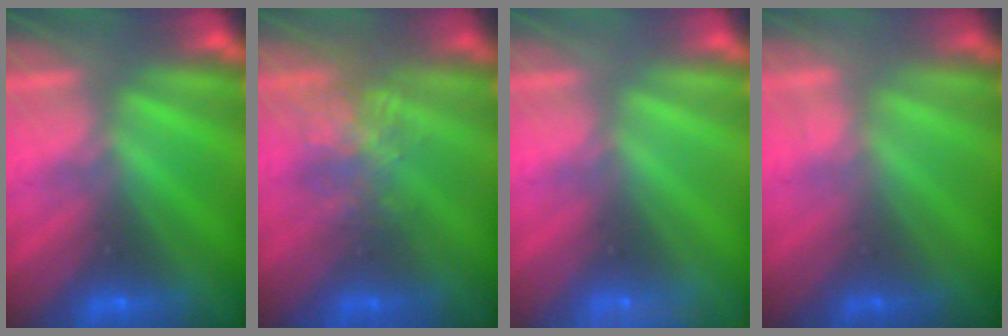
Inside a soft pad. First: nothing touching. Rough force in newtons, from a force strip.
{"total": 3.7}
{"total": 2.3}
{"total": 2.3}